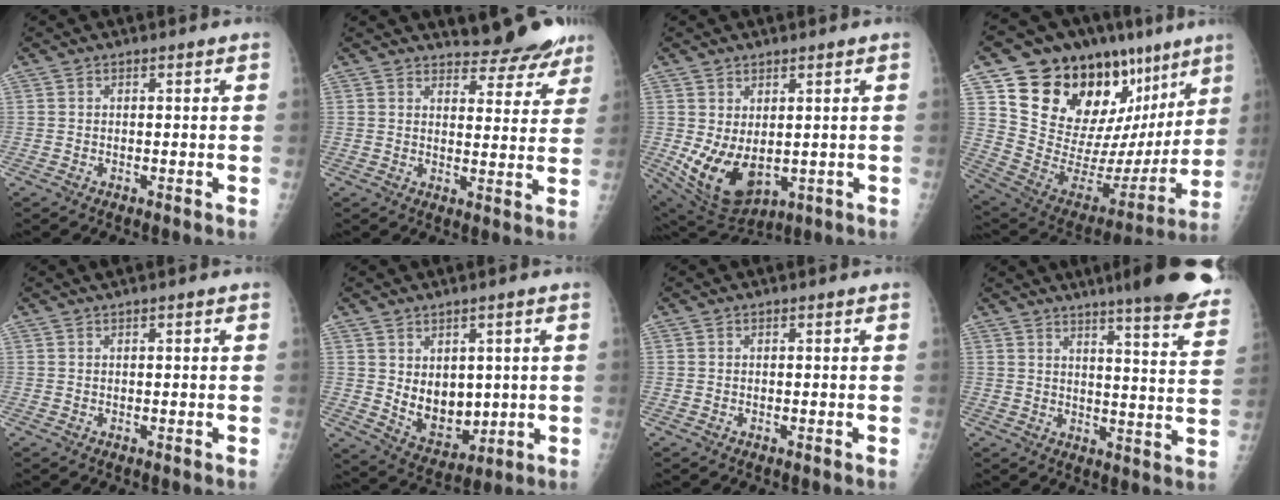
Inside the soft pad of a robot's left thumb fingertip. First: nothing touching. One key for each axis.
{"total": 9.5, "fx": 8.8, "fy": 2.9, "fz": 1.8, "tx": 0.007, "ty": -0.066, "tz": 0.104}
{"total": 10.8, "fx": -0.1, "fy": 6.8, "fz": 8.4, "tx": -0.133, "ty": -0.019, "tz": 0.026}
{"total": 30.8, "fx": 15.9, "fy": 17.1, "fz": 20.0, "tx": -0.254, "ty": -0.022, "tz": 0.273}
{"total": 1.5, "fx": 1.1, "fy": 0.2, "fz": 1.1, "tx": -0.016, "ty": 0.008, "tz": 0.015}
{"total": 9.2, "fx": 1.2, "fy": 6.4, "fz": 6.5, "tx": -0.066, "ty": -0.026, "tz": 0.043}
{"total": 0.0}
{"total": 18.5, "fx": 14.0, "fy": 2.1, "fz": 11.9, "tx": -0.131, "ty": -0.076, "tz": 0.167}